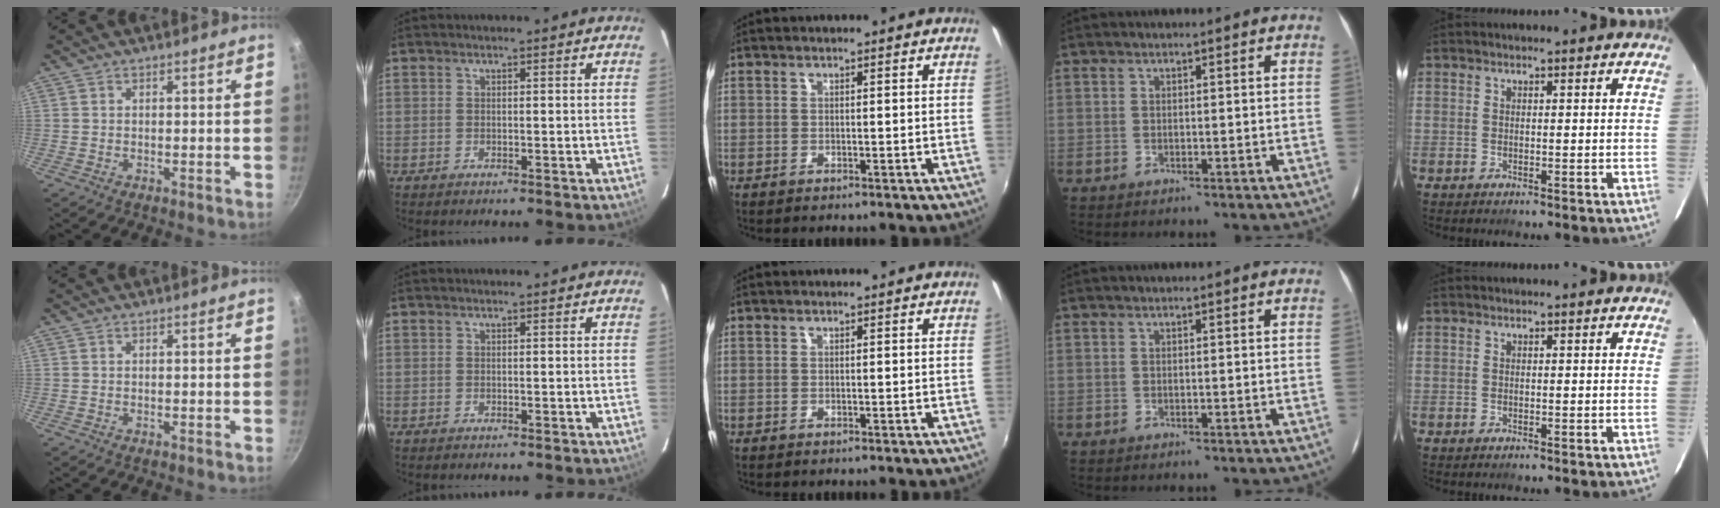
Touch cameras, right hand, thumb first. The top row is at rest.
{}